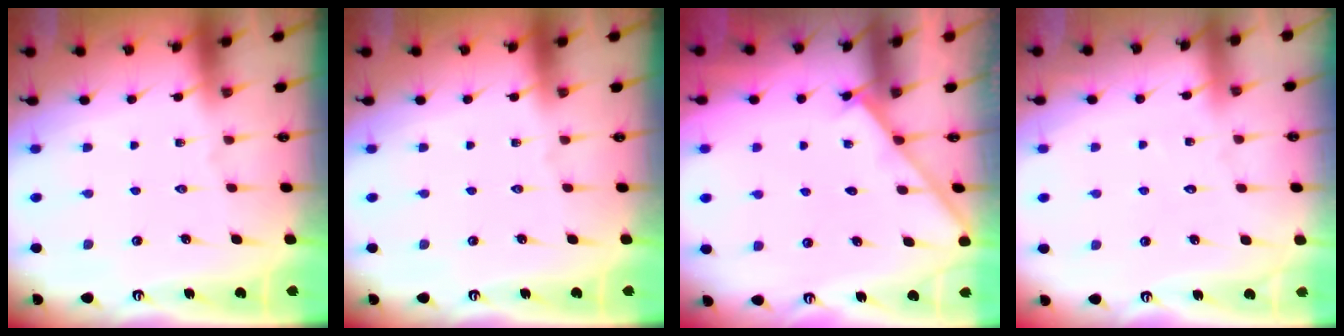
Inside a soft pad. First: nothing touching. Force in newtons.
{"total": 0.0}
{"total": 2.0, "press": 1.9, "slide": 0.3}
{"total": 4.5, "press": 4.5, "slide": 0.5}